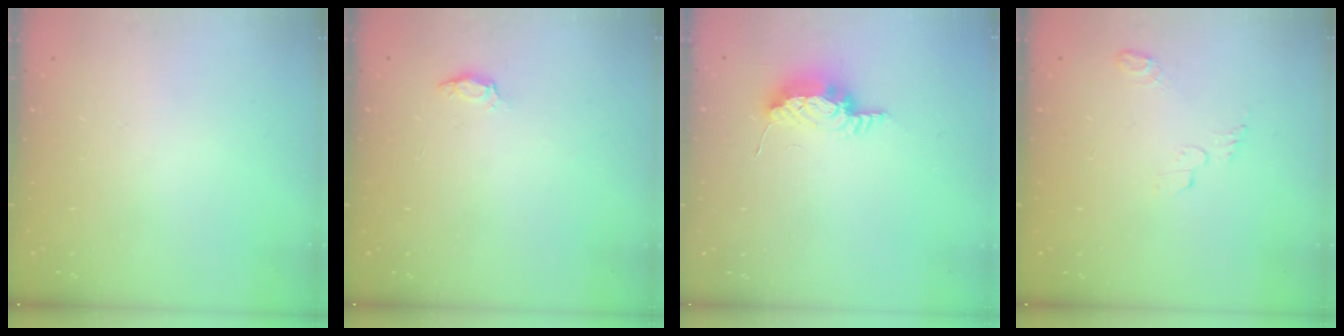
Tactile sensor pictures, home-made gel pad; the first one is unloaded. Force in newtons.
{"total": 3.5, "press": 3.5, "slide": 0.4}
{"total": 15.8, "press": 10.9, "slide": 11.4}
{"total": 5.4, "press": 5.4, "slide": 0.5}